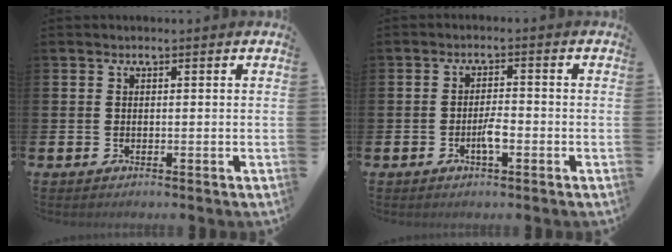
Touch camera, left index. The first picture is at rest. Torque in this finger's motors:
{"motor_torque": [0.09, 0.02, 0.26, 0.05]}